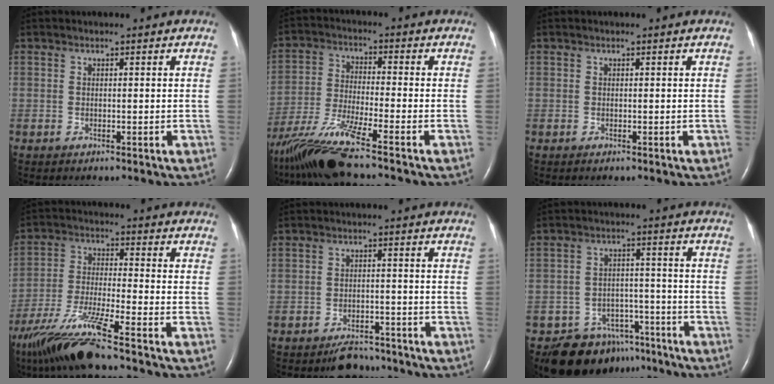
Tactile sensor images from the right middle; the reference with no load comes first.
{"total": 12.4, "force": [-9.8, -0.9, 7.6], "torque": [-0.156, -0.029, -0.183]}
{"total": 0.0}
{"total": 13.4, "force": [-10.2, -0.6, 8.5], "torque": [-0.174, -0.030, -0.189]}
{"total": 5.2, "force": [-4.6, 2.1, 1.3], "torque": [-0.018, -0.001, -0.070]}
{"total": 11.1, "force": [-8.8, 6.3, 2.3], "torque": [-0.026, 0.030, -0.125]}